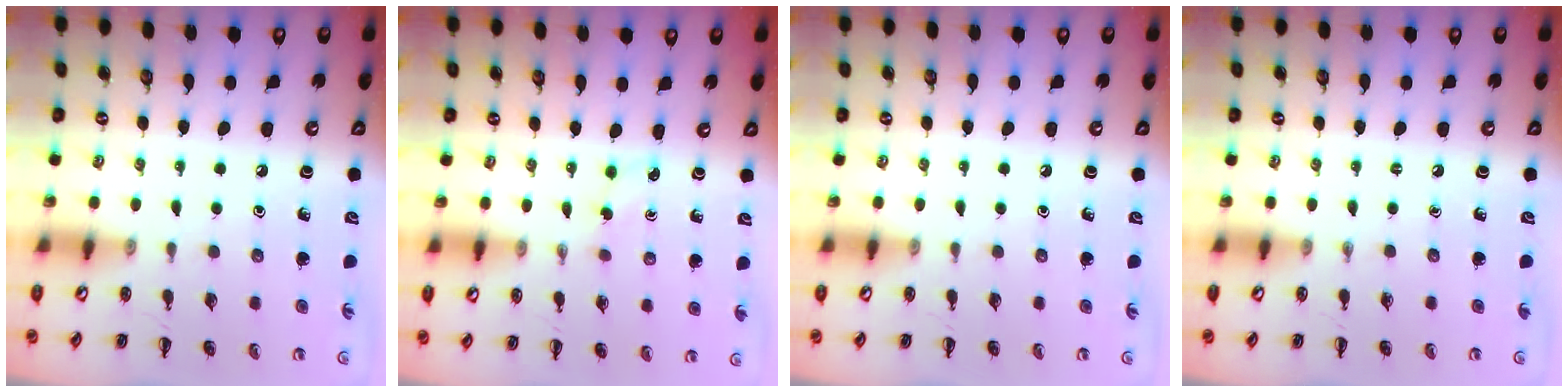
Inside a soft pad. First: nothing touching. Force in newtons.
{"total": 3.0, "press": 2.8, "slide": 0.9}
{"total": 0.0}
{"total": 0.0}